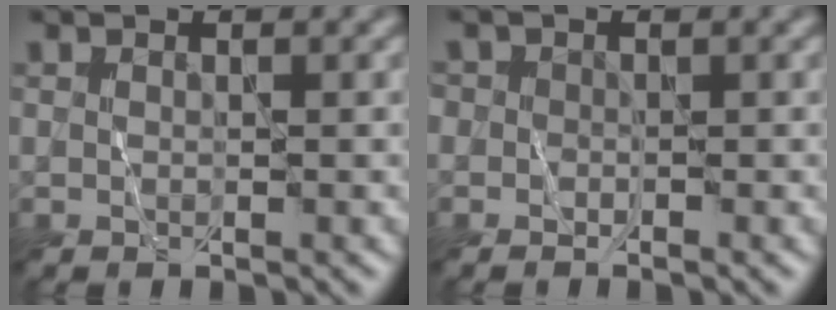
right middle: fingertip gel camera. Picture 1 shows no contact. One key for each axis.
{"total": 0.7, "fx": -0.4, "fy": 0.5, "fz": 0.3, "tx": 0.000, "ty": -0.001, "tz": -0.009}